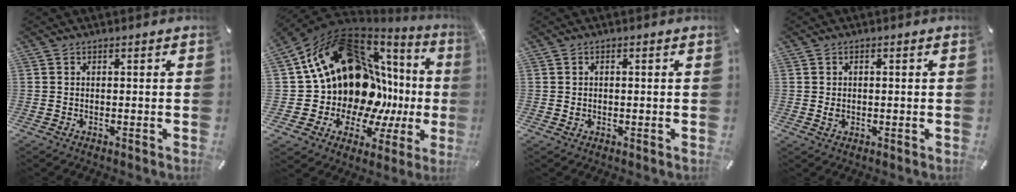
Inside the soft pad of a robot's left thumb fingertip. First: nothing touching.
{"total": 21.4, "force": [5.7, 15.2, 14.0], "torque": [-0.186, -0.090, 0.141]}
{"total": 0.8, "force": [0.0, 0.7, 0.4], "torque": [-0.008, 0.003, -0.002]}
{"total": 1.3, "force": [0.0, 1.0, 0.8], "torque": [-0.007, 0.001, -0.003]}